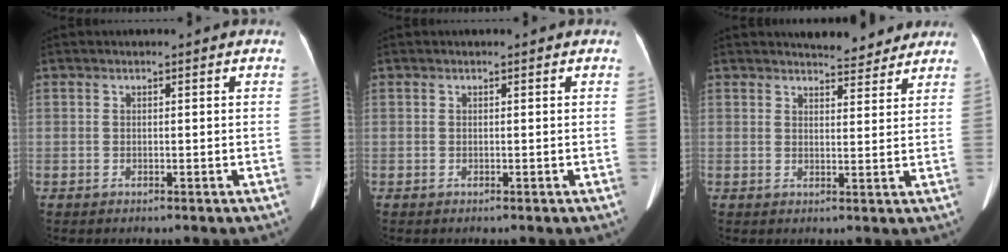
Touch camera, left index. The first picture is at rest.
{"total": 0.0}
{"total": 6.1, "force": [5.8, 1.4, 1.3], "torque": [-0.017, 0.000, 0.068]}